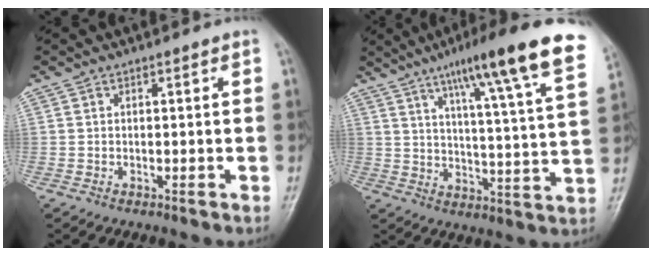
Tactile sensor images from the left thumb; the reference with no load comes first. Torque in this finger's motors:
{"motor_torque": [0.59, 0.24, 1.61, -1.15, 0.16]}